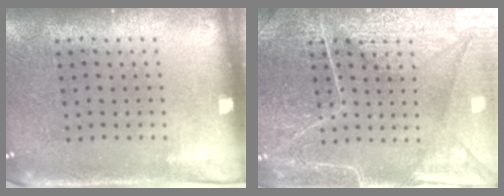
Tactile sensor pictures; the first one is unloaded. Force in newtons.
{"total": 6.2, "press": 6.2, "slide": 0.7}